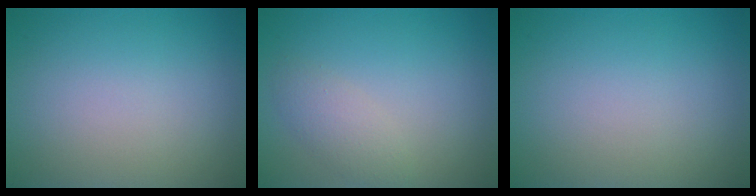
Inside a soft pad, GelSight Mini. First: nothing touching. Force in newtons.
{"total": 2.0, "press": 2.0, "slide": 0.1}
{"total": 0.0}